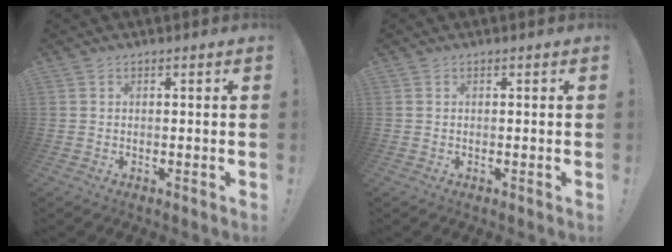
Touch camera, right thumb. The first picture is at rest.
{"total": 0.0}